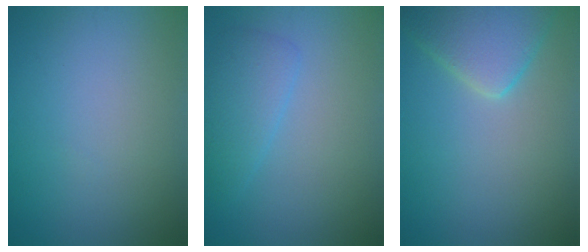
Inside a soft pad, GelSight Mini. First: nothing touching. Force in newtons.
{"total": 2.6, "press": 2.6, "slide": 0.1}
{"total": 5.0, "press": 4.9, "slide": 0.5}